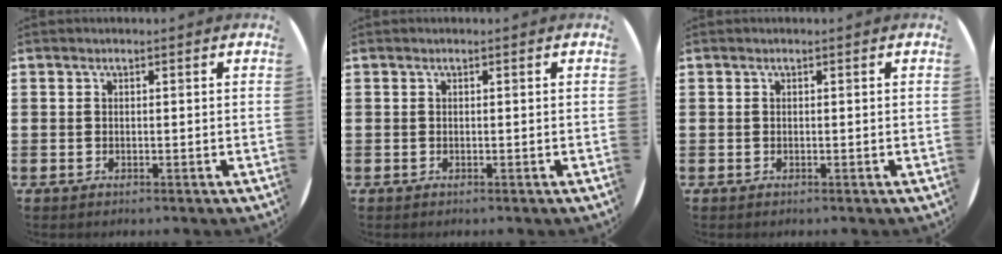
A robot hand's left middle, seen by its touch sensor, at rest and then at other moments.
{"total": 0.0}
{"total": 0.0}